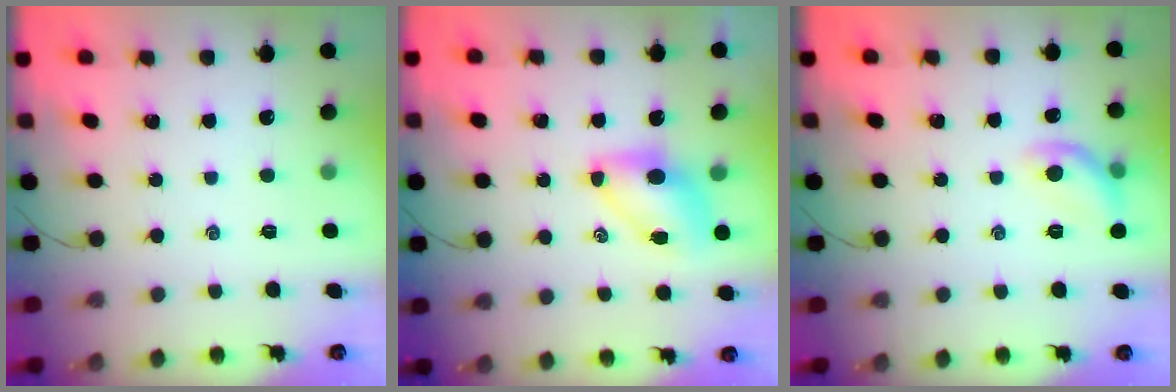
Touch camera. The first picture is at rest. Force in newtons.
{"total": 7.0, "press": 7.0, "slide": 0.9}
{"total": 8.9, "press": 8.9, "slide": 0.6}